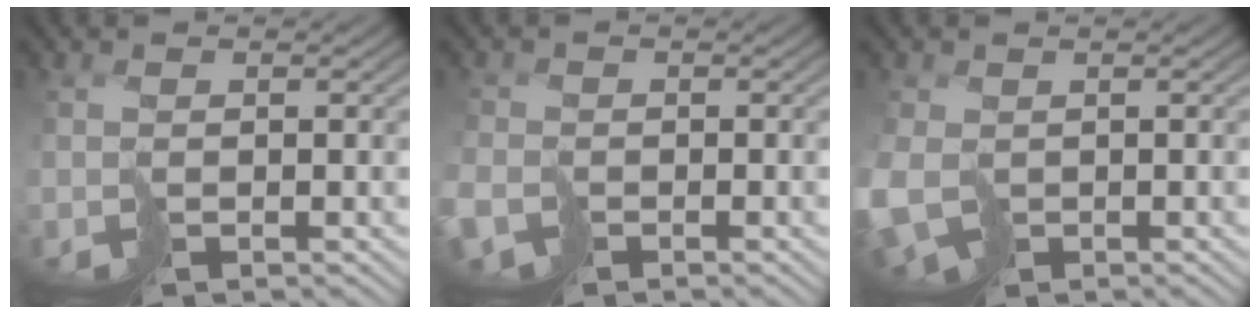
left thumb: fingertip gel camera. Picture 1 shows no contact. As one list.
[{"total": 3.6, "force": [-2.2, 2.2, 1.8], "torque": [-0.043, -0.011, -0.039]}, {"total": 6.2, "force": [-1.6, 4.4, 4.1], "torque": [-0.113, -0.026, -0.021]}]